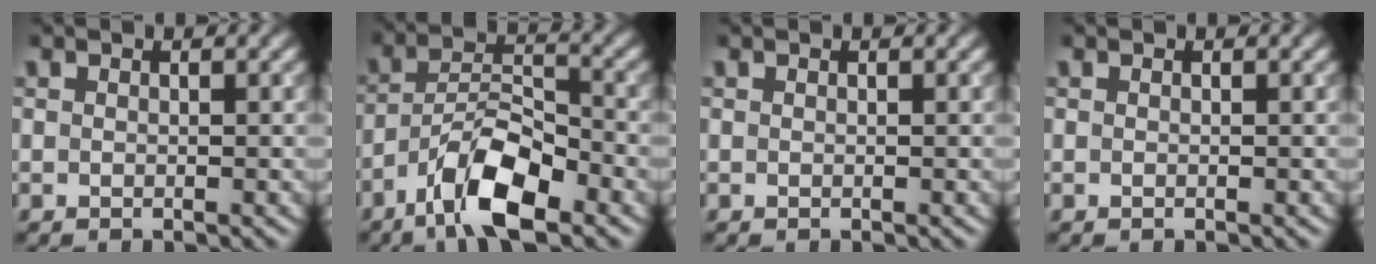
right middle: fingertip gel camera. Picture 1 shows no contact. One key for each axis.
{"total": 7.9, "fx": -4.9, "fy": 2.6, "fz": 5.6, "tx": -0.097, "ty": 0.008, "tz": -0.093}
{"total": 0.0}
{"total": 0.0}